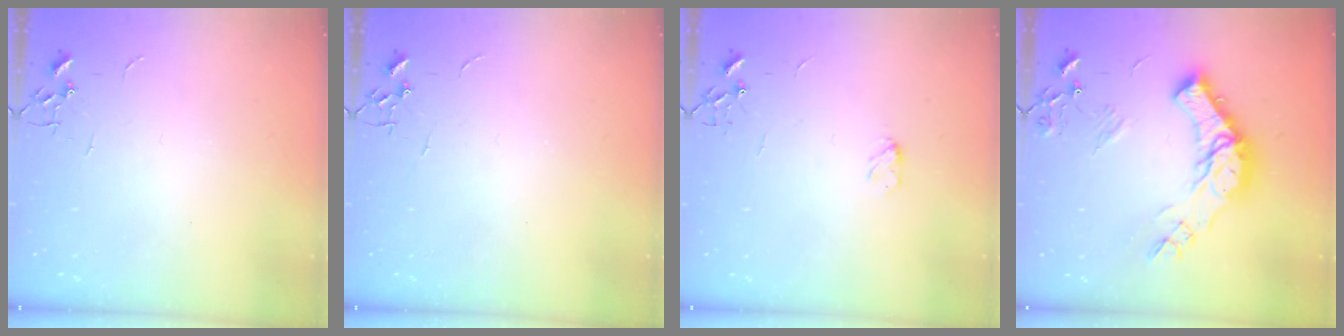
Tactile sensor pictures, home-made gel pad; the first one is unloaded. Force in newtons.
{"total": 0.0}
{"total": 3.5, "press": 3.5, "slide": 0.5}
{"total": 19.1, "press": 19.0, "slide": 2.2}